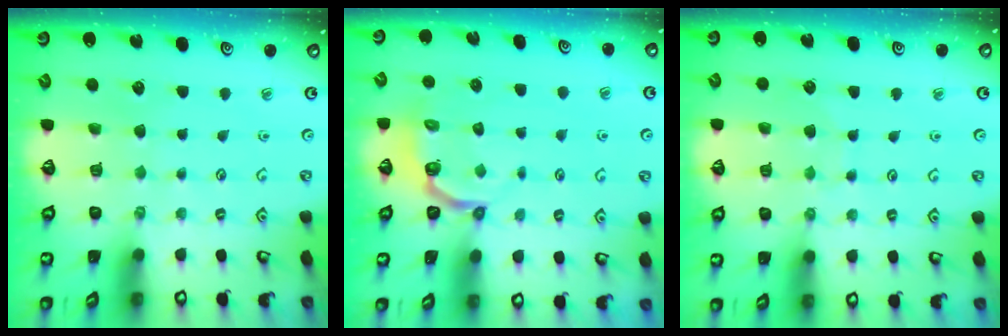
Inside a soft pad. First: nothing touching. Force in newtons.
{"total": 4.7, "press": 4.2, "slide": 2.3}
{"total": 5.2, "press": 5.2, "slide": 0.5}